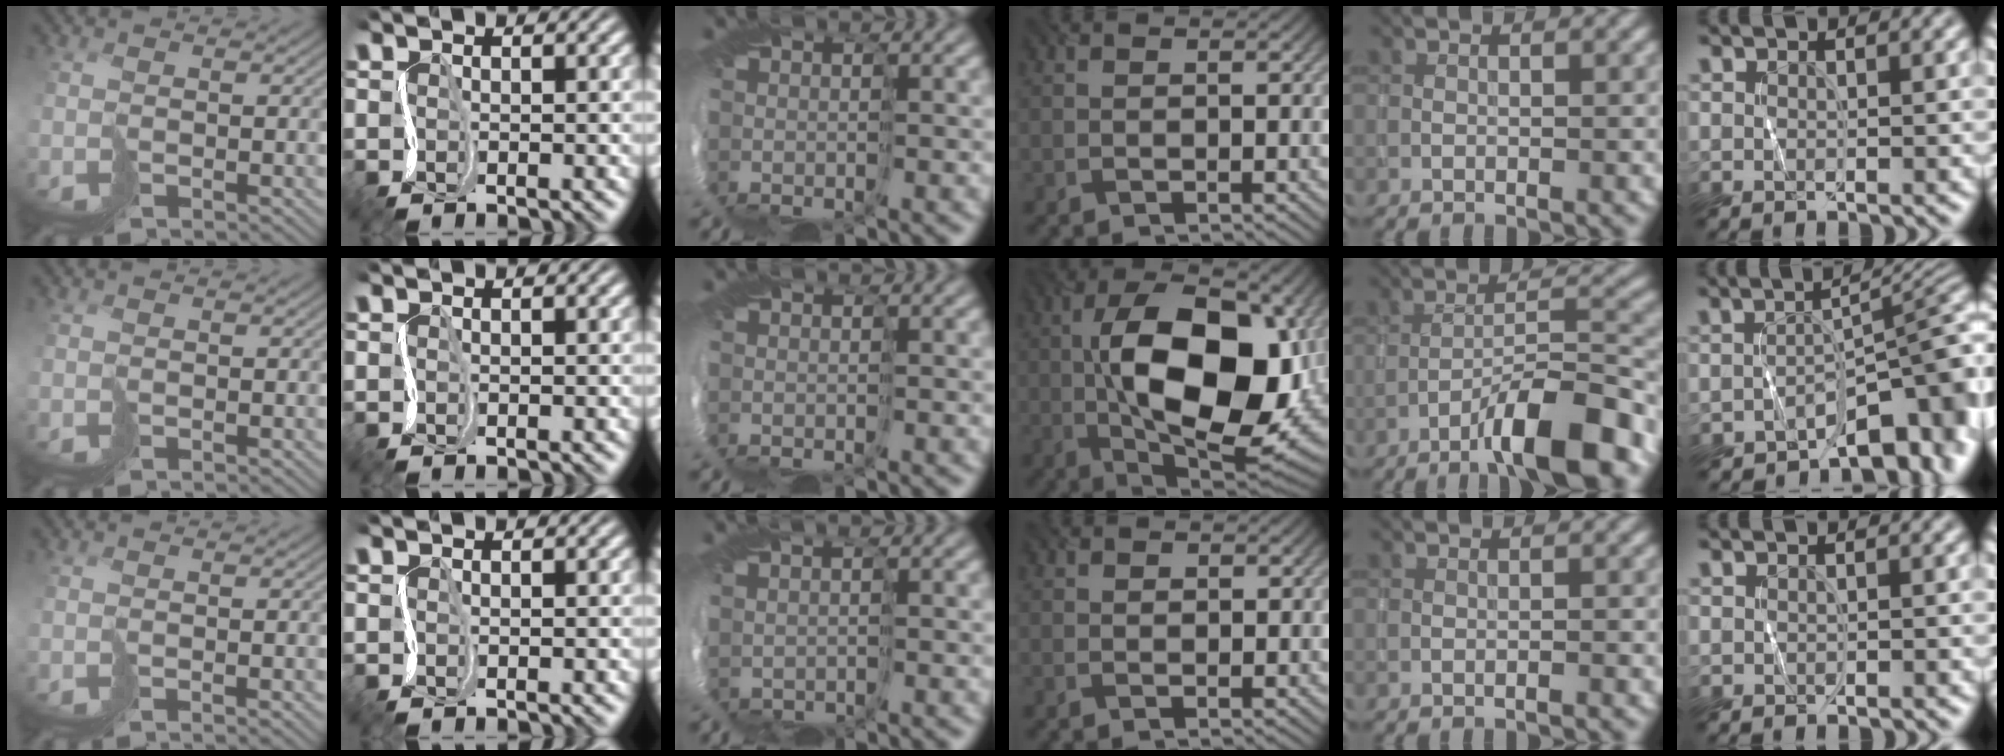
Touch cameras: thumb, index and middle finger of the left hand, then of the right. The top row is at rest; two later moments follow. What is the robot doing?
{"motion": "cut", "object": "wrapping paper"}